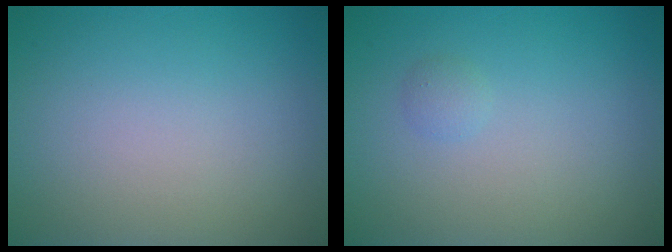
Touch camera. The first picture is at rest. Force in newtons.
{"total": 0.8, "press": 0.8, "slide": 0.0}